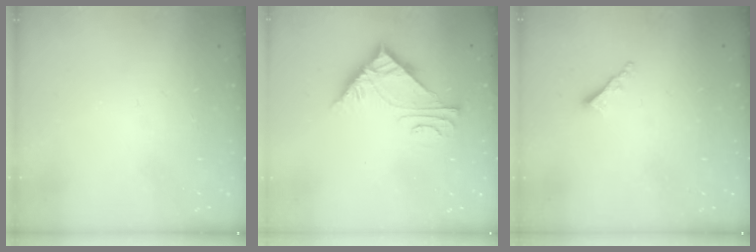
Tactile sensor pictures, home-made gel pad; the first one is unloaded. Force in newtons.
{"total": 7.3, "press": 7.3, "slide": 0.5}
{"total": 2.0, "press": 2.0, "slide": 0.5}